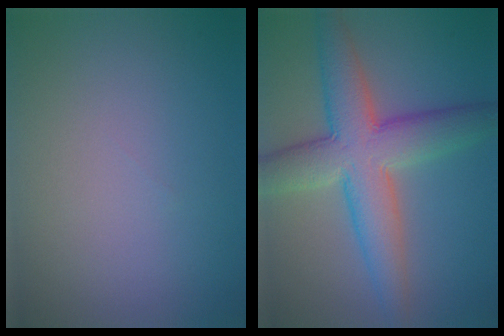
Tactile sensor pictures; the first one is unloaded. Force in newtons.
{"total": 8.1, "press": 8.1, "slide": 0.4}